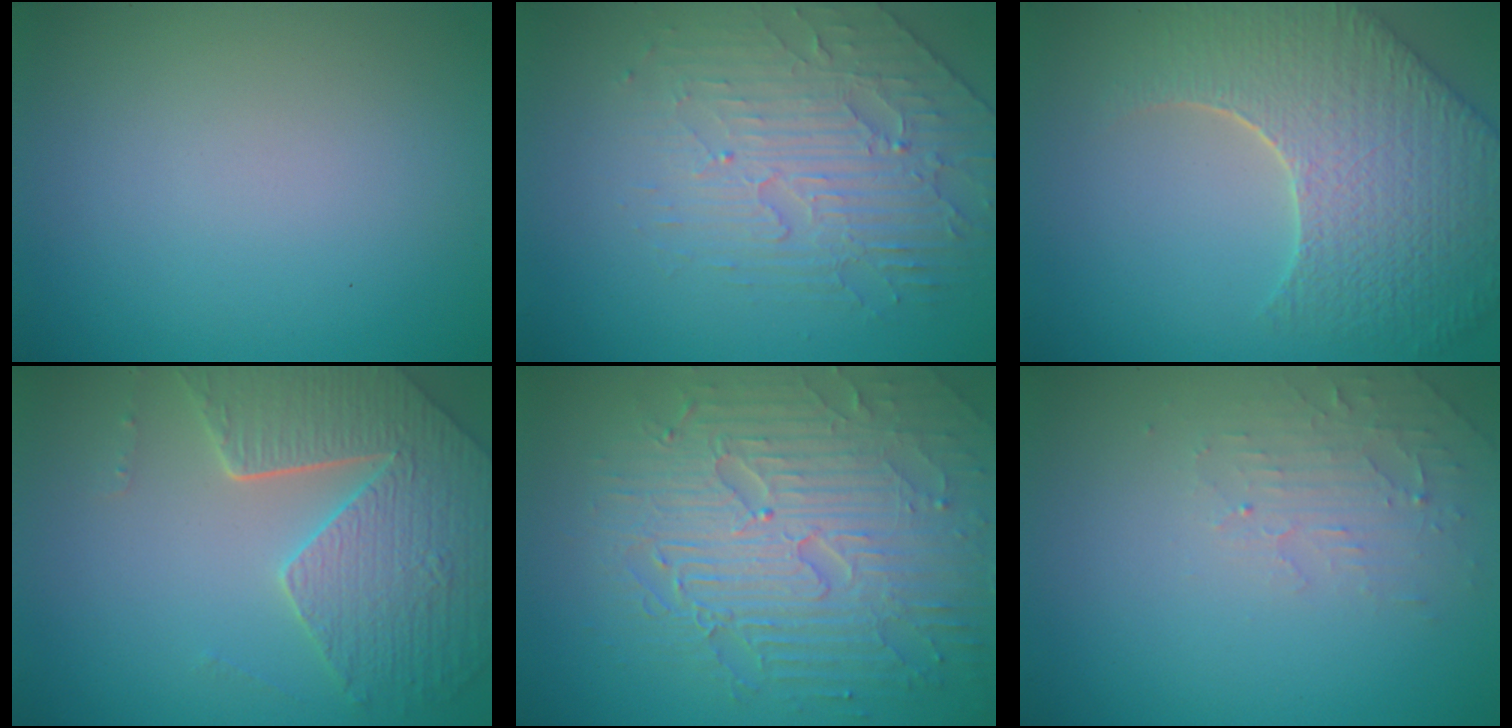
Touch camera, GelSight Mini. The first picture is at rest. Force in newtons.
{"total": 4.0, "press": 3.6, "slide": 1.6}
{"total": 8.9, "press": 6.4, "slide": 6.3}
{"total": 6.5, "press": 5.2, "slide": 3.8}
{"total": 8.9, "press": 6.3, "slide": 6.3}
{"total": 2.4, "press": 2.3, "slide": 0.5}